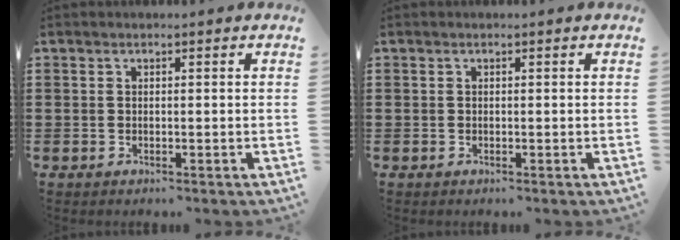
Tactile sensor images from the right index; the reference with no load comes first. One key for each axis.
{"total": 0.0}